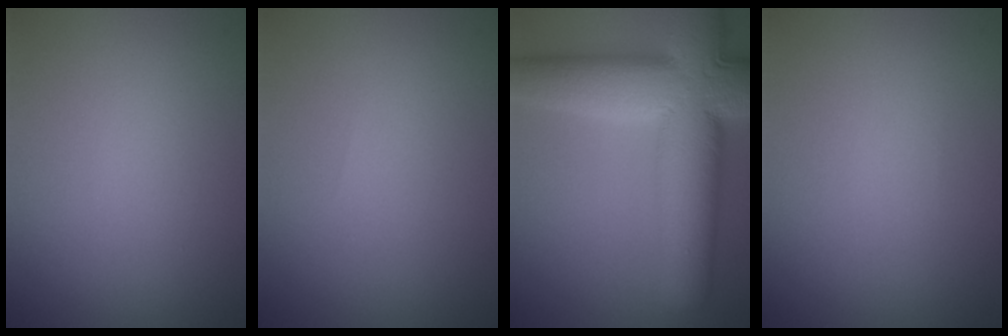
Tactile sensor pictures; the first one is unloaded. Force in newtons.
{"total": 0.0}
{"total": 13.1, "press": 13.1, "slide": 0.4}
{"total": 0.0}